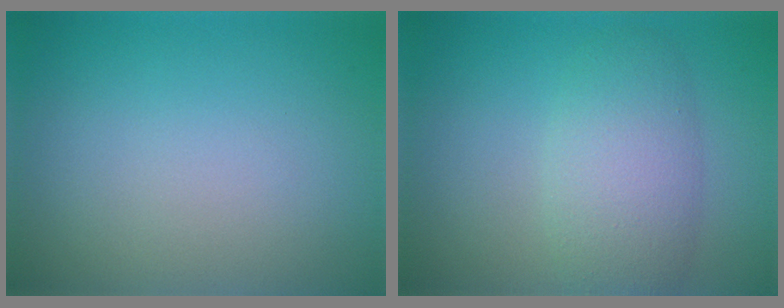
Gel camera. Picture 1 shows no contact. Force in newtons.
{"total": 4.6, "press": 4.6, "slide": 0.1}